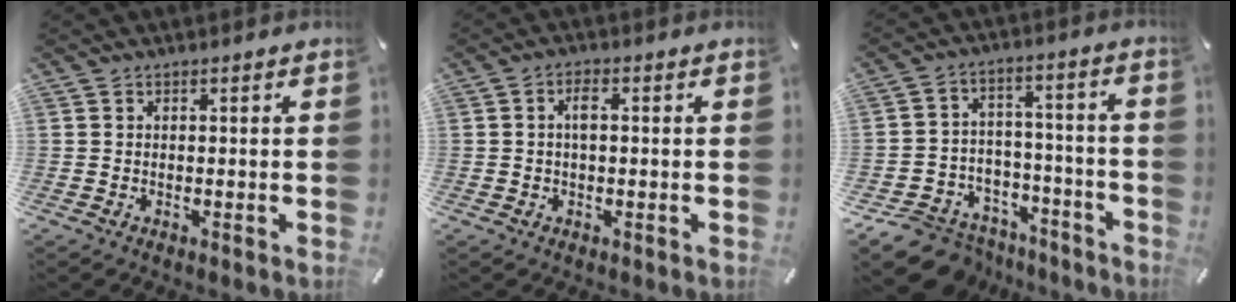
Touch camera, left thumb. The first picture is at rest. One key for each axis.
{"total": 1.8, "fx": -0.1, "fy": 1.1, "fz": 1.4, "tx": -0.029, "ty": 0.005, "tz": -0.004}
{"total": 10.6, "fx": -7.7, "fy": 7.0, "fz": 2.1, "tx": -0.024, "ty": 0.052, "tz": -0.130}